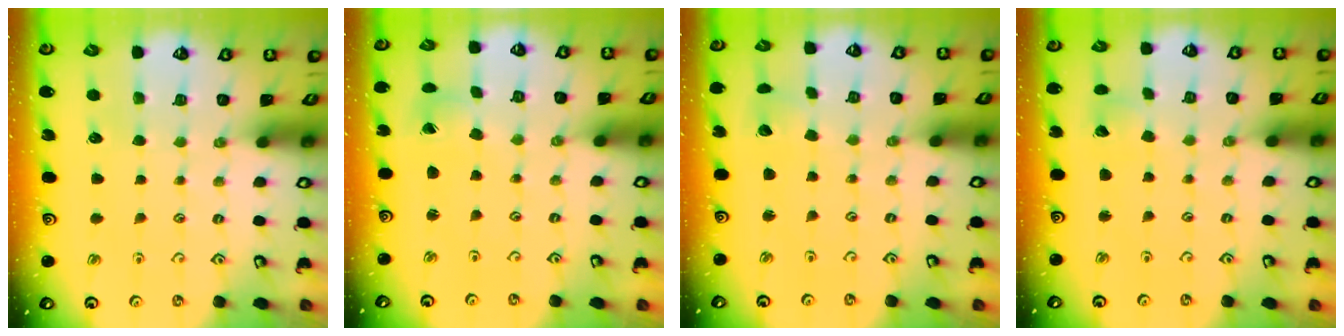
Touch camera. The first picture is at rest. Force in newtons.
{"total": 0.6, "press": 0.6, "slide": 0.2}
{"total": 3.7, "press": 3.7, "slide": 0.3}
{"total": 3.7, "press": 3.7, "slide": 0.3}